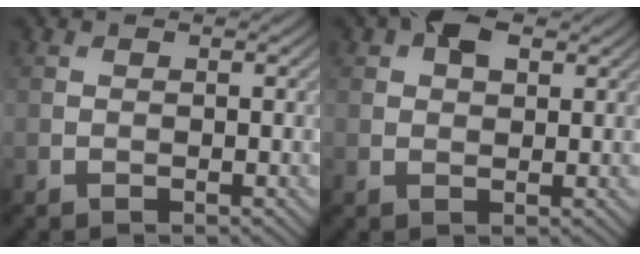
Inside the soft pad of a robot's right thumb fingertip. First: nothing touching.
{"total": 4.6, "force": [2.2, 2.6, 3.1], "torque": [-0.057, 0.010, 0.033]}